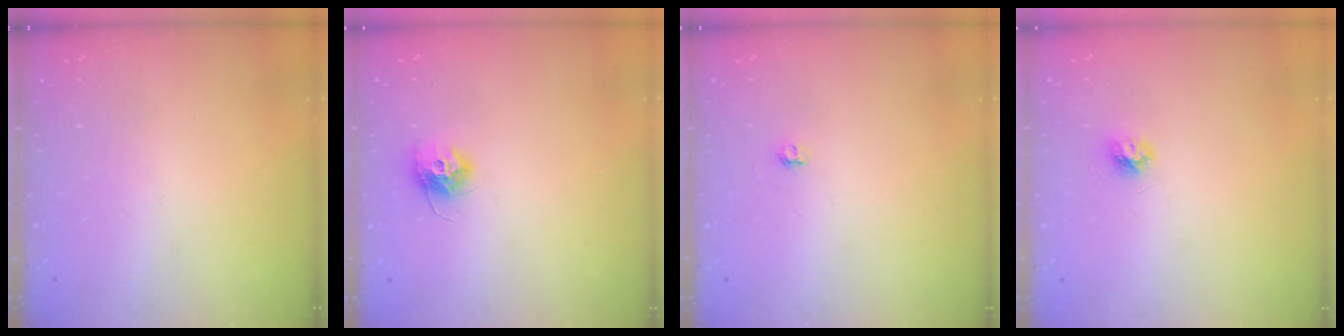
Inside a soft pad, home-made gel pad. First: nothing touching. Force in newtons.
{"total": 9.7, "press": 9.7, "slide": 0.2}
{"total": 2.9, "press": 2.9, "slide": 0.3}
{"total": 4.7, "press": 4.7, "slide": 0.6}